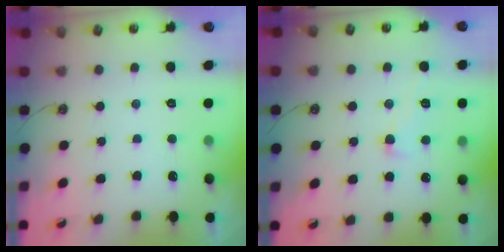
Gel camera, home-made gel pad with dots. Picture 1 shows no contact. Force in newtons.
{"total": 1.0, "press": 0.7, "slide": 0.7}